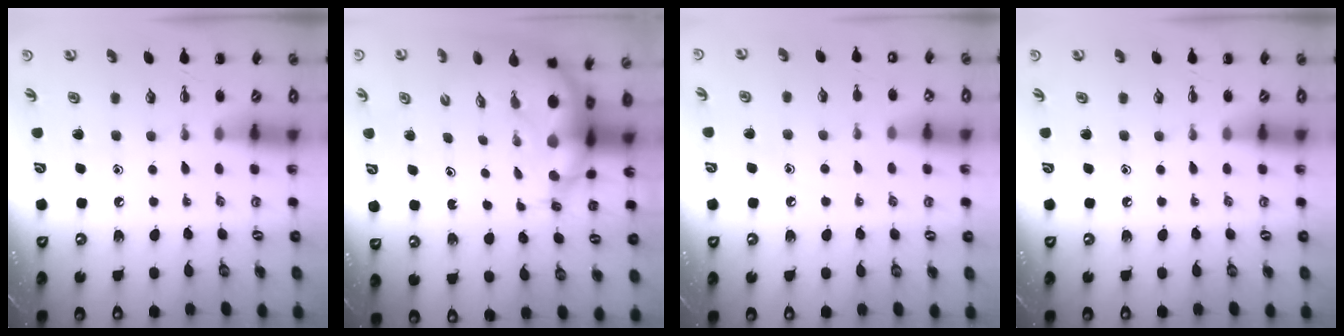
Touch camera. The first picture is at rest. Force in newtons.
{"total": 8.1, "press": 7.9, "slide": 2.0}
{"total": 6.5, "press": 6.3, "slide": 1.4}
{"total": 0.0}